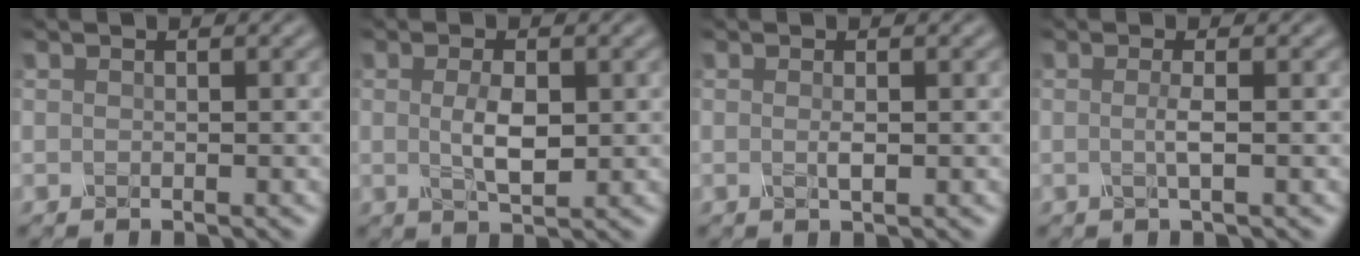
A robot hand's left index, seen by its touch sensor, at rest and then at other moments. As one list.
[{"total": 3.2, "force": [0.2, 1.2, 3.0], "torque": [-0.063, -0.003, 0.004]}, {"total": 1.0, "force": [0.0, 0.2, 1.0], "torque": [-0.021, 0.000, 0.000]}, {"total": 1.6, "force": [-0.1, 0.3, 1.6], "torque": [-0.030, -0.002, -0.005]}]